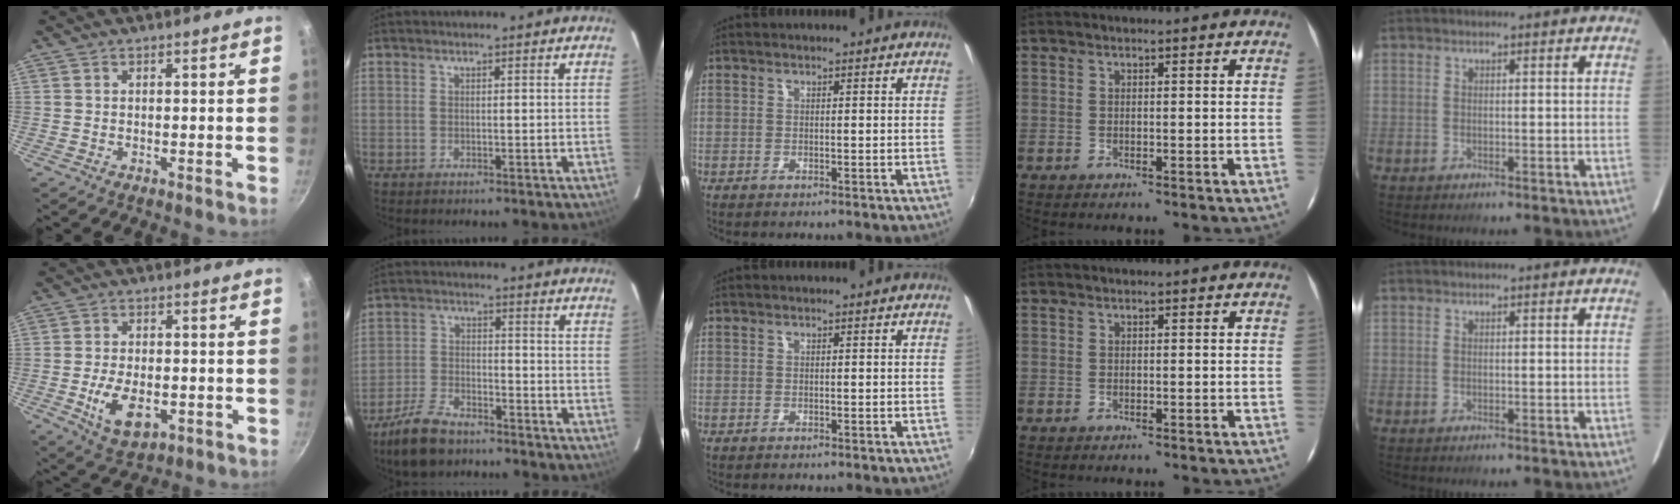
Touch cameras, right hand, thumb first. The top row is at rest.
{"thumb": {"total": 9.5, "force": [-2.5, 5.4, 7.4], "torque": [-0.123, 0.001, -0.032]}, "index": {"total": 9.8, "force": [-7.6, 4.2, 4.7], "torque": [-0.122, -0.002, -0.140]}}